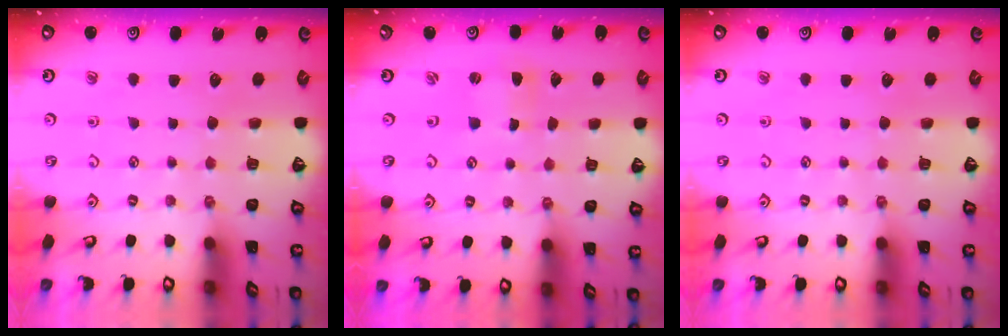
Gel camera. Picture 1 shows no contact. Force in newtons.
{"total": 0.5, "press": 0.5, "slide": 0.2}
{"total": 0.0}